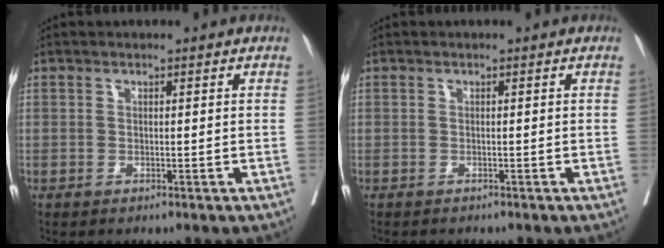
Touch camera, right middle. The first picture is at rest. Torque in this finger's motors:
{"motor_torque": [0.04, -0.06, 0.00, 0.00]}